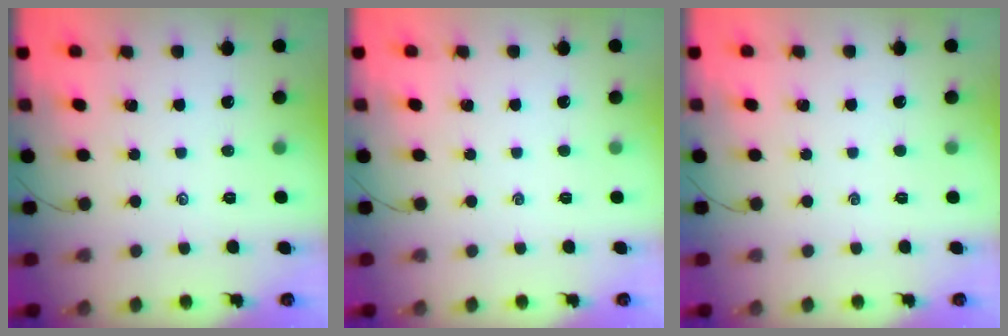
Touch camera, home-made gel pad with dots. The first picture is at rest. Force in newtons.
{"total": 0.0}
{"total": 0.0}